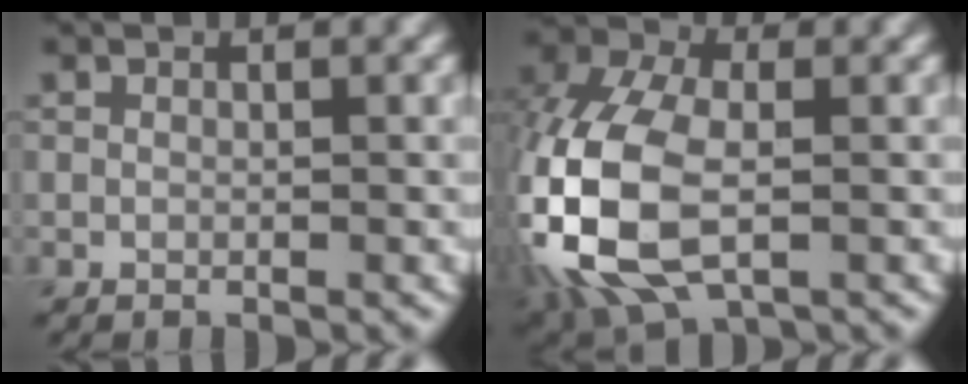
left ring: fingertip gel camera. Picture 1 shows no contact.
{"total": 10.9, "force": [-2.4, 6.3, 8.6], "torque": [-0.204, -0.006, -0.057]}